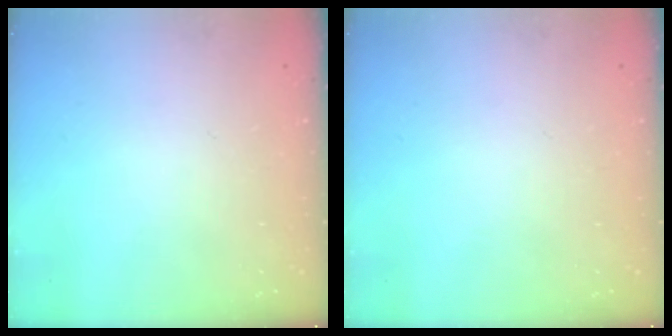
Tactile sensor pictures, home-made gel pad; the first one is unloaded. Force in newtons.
{"total": 0.0}